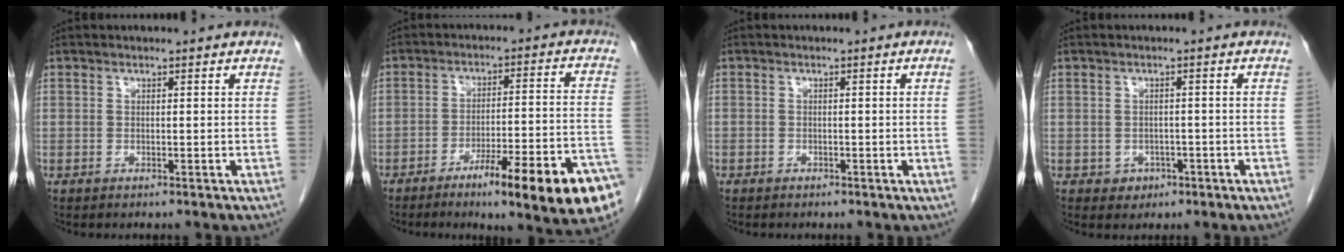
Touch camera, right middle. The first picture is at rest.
{"total": 17.0, "force": [-9.8, 1.3, 13.8], "torque": [-0.134, 0.008, -0.134]}
{"total": 0.8, "force": [-0.3, -0.2, 0.7], "torque": [-0.014, 0.003, -0.006]}
{"total": 2.4, "force": [-1.1, 2.0, 0.7], "torque": [-0.008, 0.007, -0.005]}